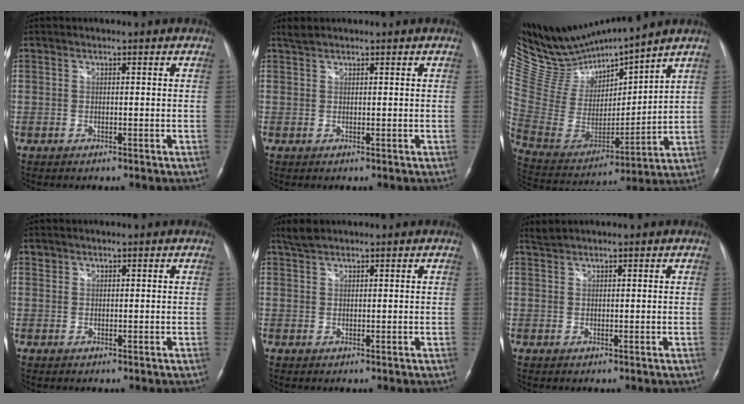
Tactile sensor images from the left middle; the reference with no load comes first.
{"total": 1.2, "force": [1.1, 0.2, 0.3], "torque": [-0.013, 0.012, 0.027]}
{"total": 16.6, "force": [15.8, 0.9, 5.3], "torque": [-0.119, -0.019, 0.316]}
{"total": 0.6, "force": [0.4, 0.4, -0.1], "torque": [0.004, 0.003, 0.006]}
{"total": 2.2, "force": [2.0, 0.5, 0.8], "torque": [-0.022, 0.011, 0.042]}
{"total": 1.2, "force": [1.2, -0.1, 0.0], "torque": [-0.006, 0.012, 0.031]}